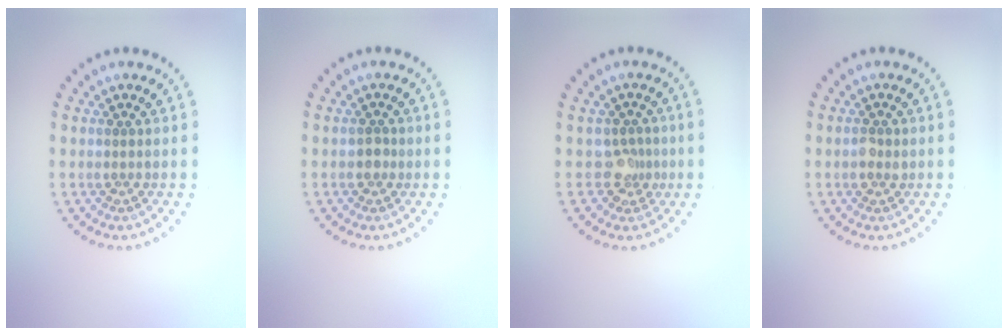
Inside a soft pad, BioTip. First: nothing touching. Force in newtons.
{"total": 1.2, "press": 1.0, "slide": 0.5}
{"total": 2.0, "press": 1.5, "slide": 1.3}
{"total": 1.2, "press": 1.2, "slide": 0.3}